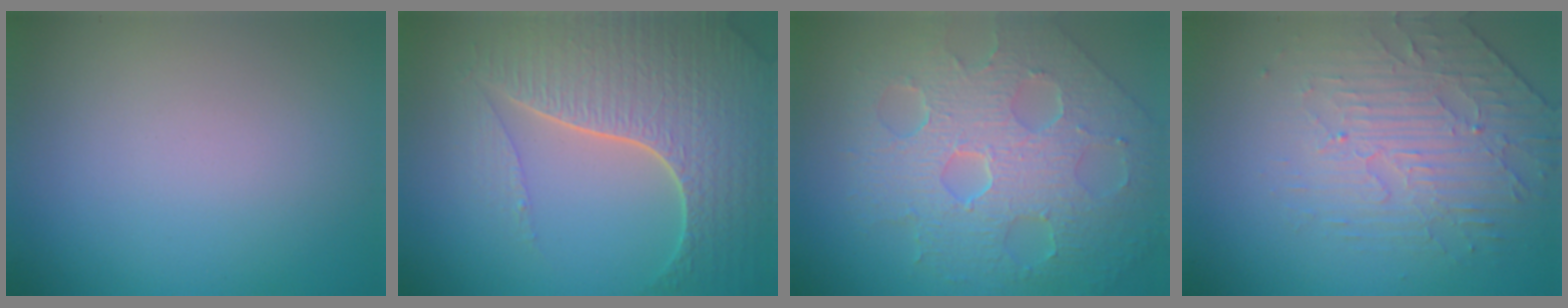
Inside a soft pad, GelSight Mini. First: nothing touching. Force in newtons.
{"total": 7.5, "press": 5.6, "slide": 5.1}
{"total": 8.8, "press": 6.1, "slide": 6.4}
{"total": 4.7, "press": 3.4, "slide": 3.2}